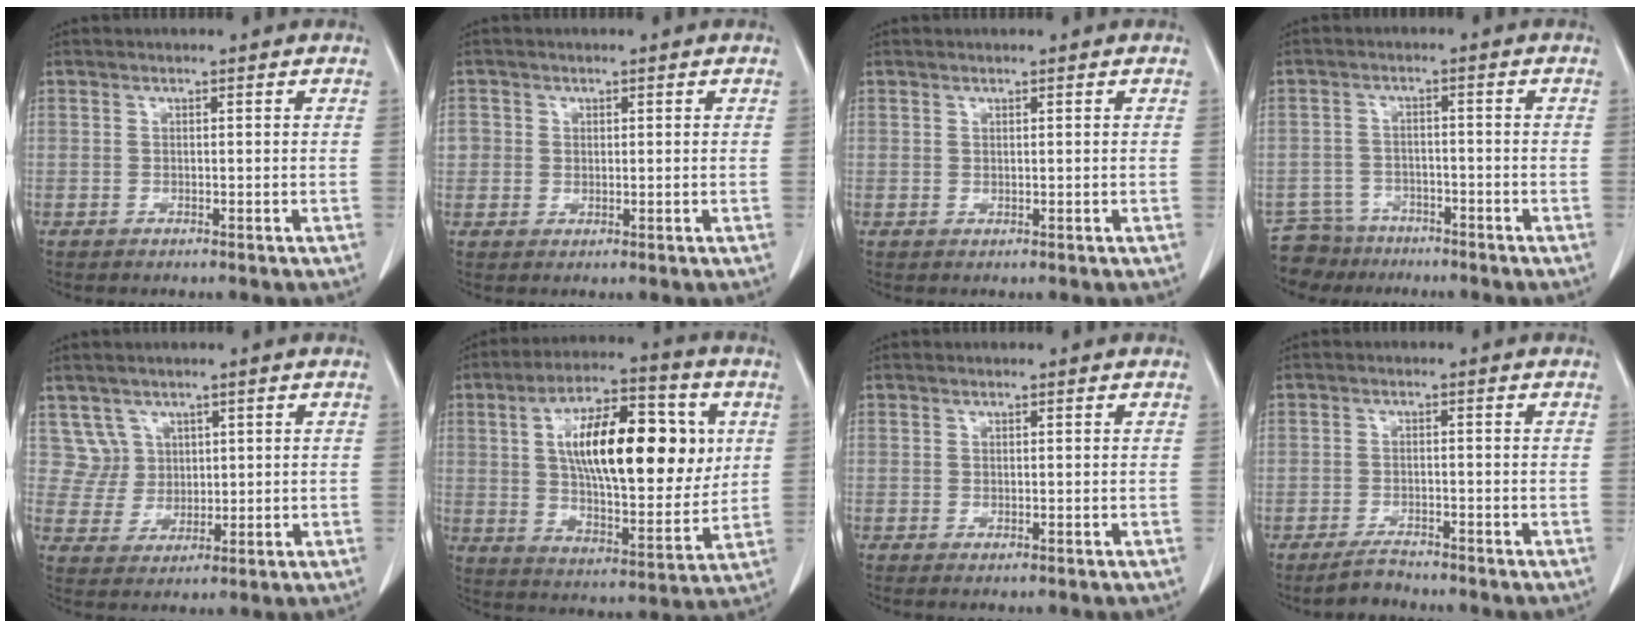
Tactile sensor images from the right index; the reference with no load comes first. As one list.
[{"total": 3.9, "force": [0.5, 3.7, 1.1], "torque": [-0.025, 0.009, 0.011]}, {"total": 0.0}, {"total": 6.2, "force": [-5.0, 3.5, -0.6], "torque": [0.015, 0.009, -0.087]}, {"total": 4.9, "force": [2.4, 4.3, -0.2], "torque": [0.010, 0.005, 0.053]}, {"total": 21.0, "force": [4.5, 7.6, 19.0], "torque": [-0.318, 0.022, 0.071]}, {"total": 0.8, "force": [-0.2, 0.3, 0.7], "torque": [-0.015, -0.004, -0.001]}, {"total": 3.1, "force": [-2.8, 0.9, 1.0], "torque": [-0.022, -0.004, -0.048]}]